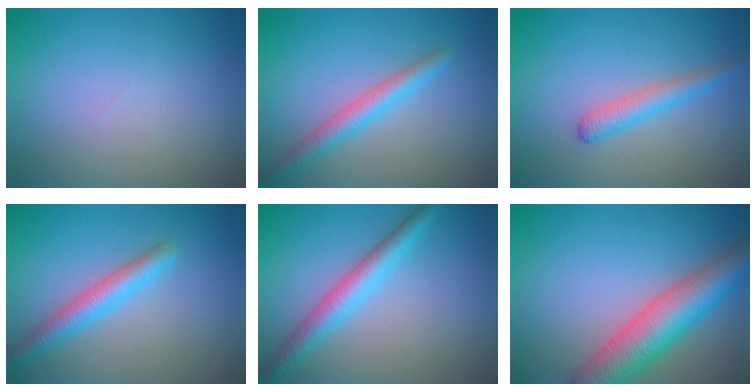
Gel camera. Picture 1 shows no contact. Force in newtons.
{"total": 2.9, "press": 2.9, "slide": 0.1}
{"total": 2.4, "press": 2.3, "slide": 0.1}
{"total": 3.3, "press": 3.2, "slide": 0.1}
{"total": 3.6, "press": 3.6, "slide": 0.0}
{"total": 8.3, "press": 8.3, "slide": 0.3}